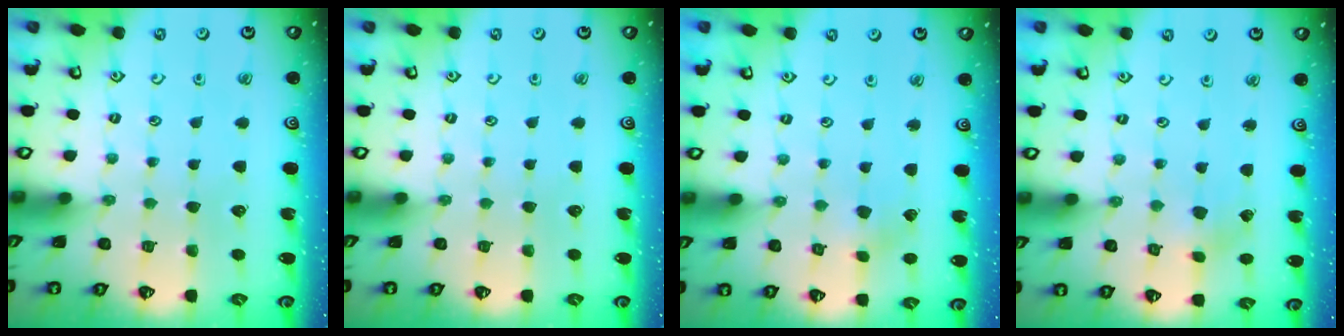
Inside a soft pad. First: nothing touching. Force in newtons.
{"total": 0.0}
{"total": 2.2, "press": 2.2, "slide": 0.2}
{"total": 2.1, "press": 2.1, "slide": 0.2}